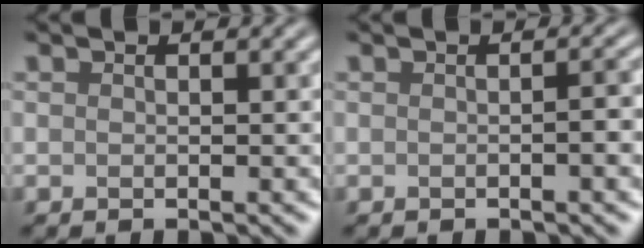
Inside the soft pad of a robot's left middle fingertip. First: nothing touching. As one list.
[{"total": 1.8, "force": [-0.2, 0.3, 1.8], "torque": [-0.024, 0.002, -0.004]}]